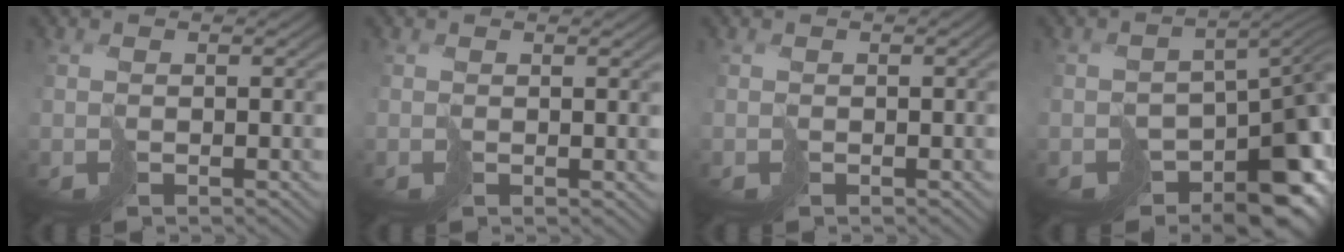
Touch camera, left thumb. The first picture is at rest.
{"total": 1.7, "force": [0.3, 0.3, 1.6], "torque": [-0.026, -0.001, 0.006]}
{"total": 0.9, "force": [-0.2, 0.3, 0.9], "torque": [-0.013, -0.001, -0.003]}
{"total": 12.0, "force": [-6.7, 6.5, 7.5], "torque": [-0.090, -0.032, -0.089]}